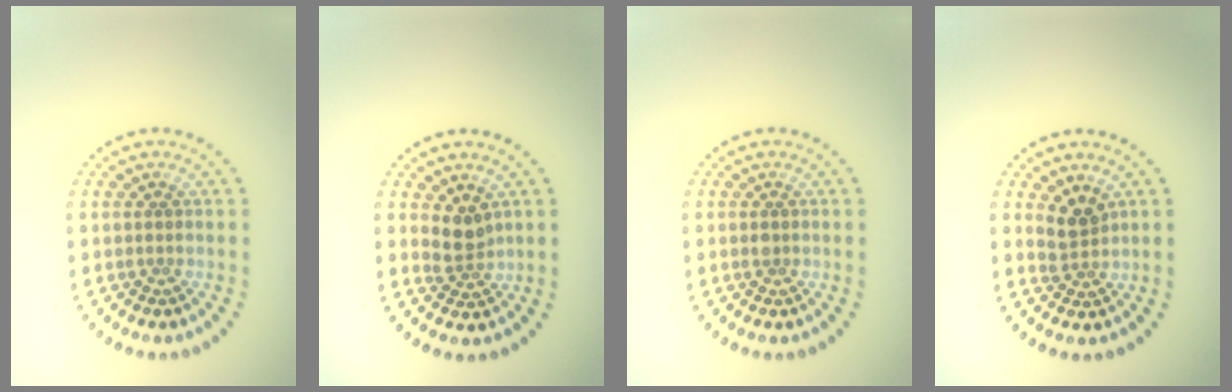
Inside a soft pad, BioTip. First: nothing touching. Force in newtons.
{"total": 2.2, "press": 1.9, "slide": 1.2}
{"total": 0.6, "press": 0.6, "slide": 0.1}
{"total": 2.3, "press": 1.8, "slide": 1.4}